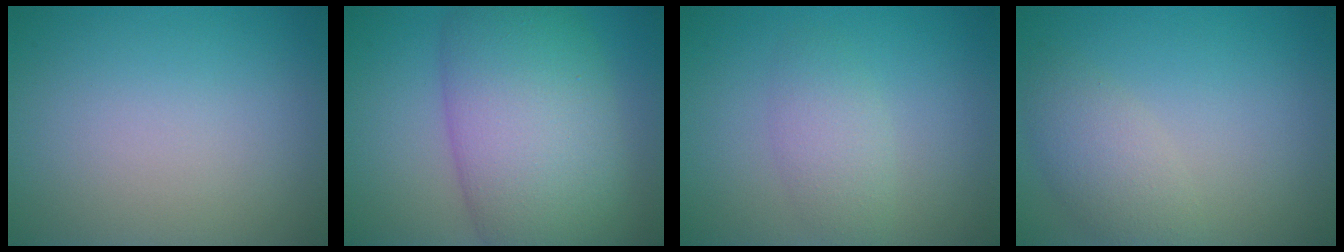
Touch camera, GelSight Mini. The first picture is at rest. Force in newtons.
{"total": 12.1, "press": 12.0, "slide": 0.4}
{"total": 2.4, "press": 2.4, "slide": 0.2}
{"total": 3.0, "press": 3.0, "slide": 0.1}